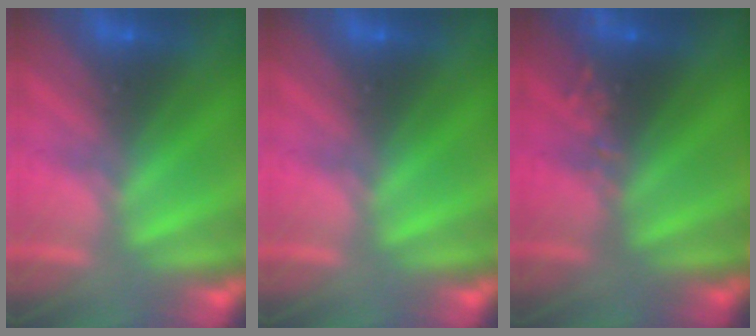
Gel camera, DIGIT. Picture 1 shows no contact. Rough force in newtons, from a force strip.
{"total": 0.0}
{"total": 2.4}